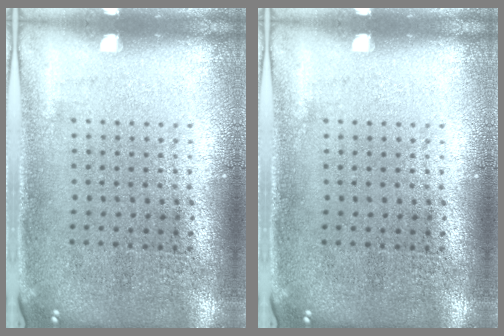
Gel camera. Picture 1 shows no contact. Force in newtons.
{"total": 0.0}